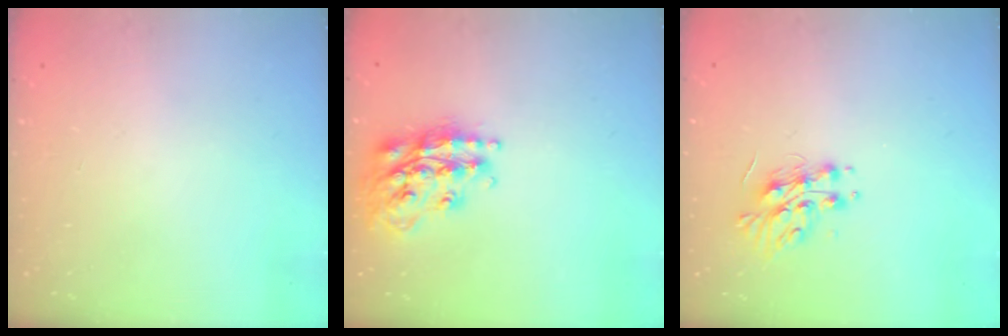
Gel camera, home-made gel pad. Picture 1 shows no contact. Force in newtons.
{"total": 18.0, "press": 17.9, "slide": 1.6}
{"total": 11.1, "press": 11.1, "slide": 0.2}